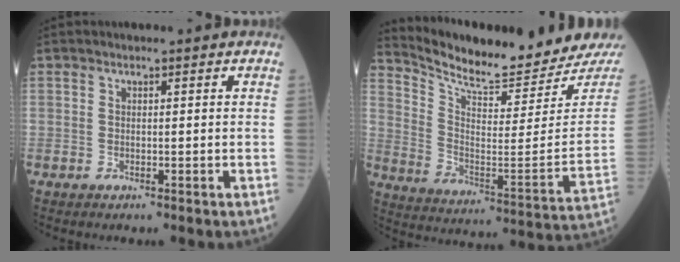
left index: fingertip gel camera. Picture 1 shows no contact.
{"total": 18.3, "force": [17.7, 0.9, 4.6], "torque": [-0.099, -0.090, 0.259]}